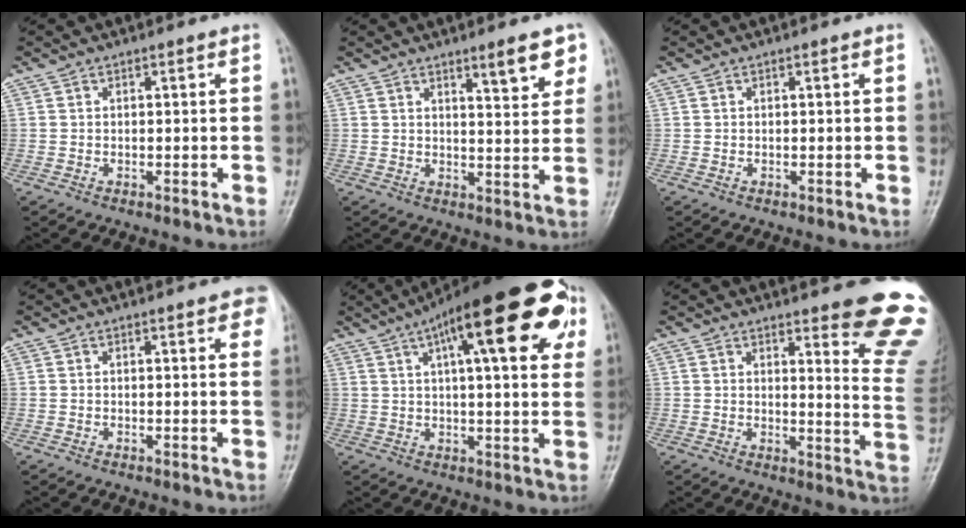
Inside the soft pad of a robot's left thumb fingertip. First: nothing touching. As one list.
[{"total": 6.6, "force": [4.1, 1.6, 4.9], "torque": [-0.054, -0.026, 0.056]}, {"total": 0.0}, {"total": 6.1, "force": [3.4, 1.9, 4.7], "torque": [-0.035, -0.001, 0.032]}, {"total": 24.5, "force": [10.3, 7.4, 21.0], "torque": [-0.290, 0.013, 0.141]}, {"total": 14.6, "force": [11.2, 2.5, 9.1], "torque": [-0.071, -0.097, 0.119]}]